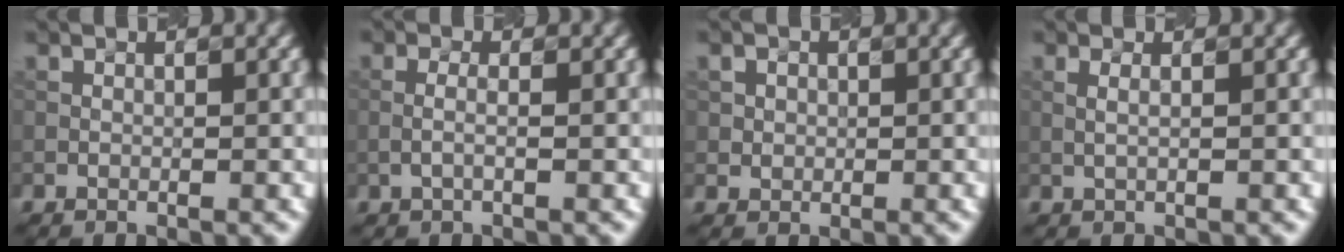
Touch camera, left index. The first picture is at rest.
{"total": 0.9, "force": [-0.2, 0.2, 0.8], "torque": [-0.022, 0.006, -0.005]}
{"total": 1.2, "force": [0.4, 1.1, -0.1], "torque": [0.003, 0.004, 0.011]}
{"total": 1.0, "force": [0.5, 0.4, 0.8], "torque": [-0.008, 0.000, -0.002]}